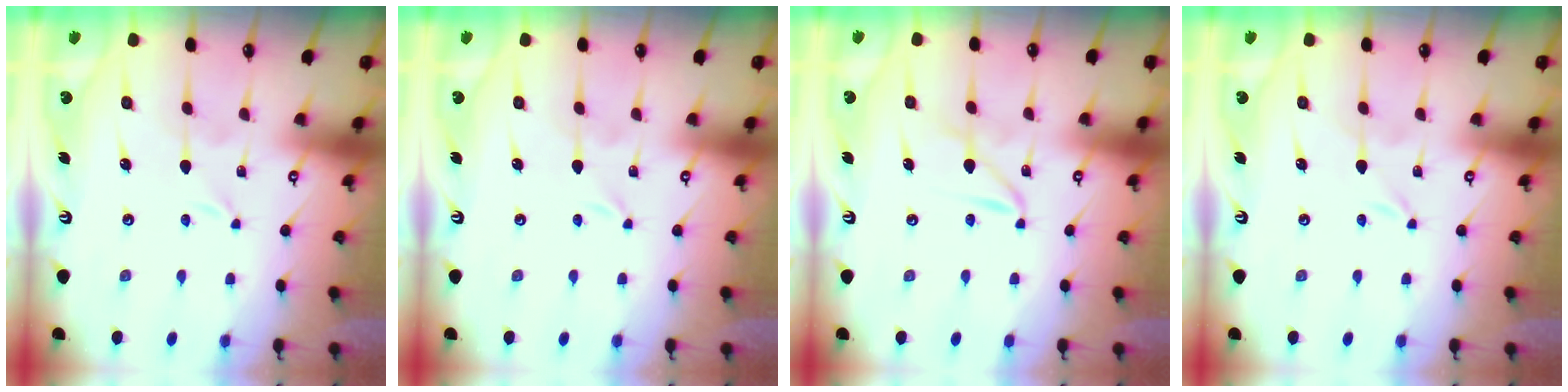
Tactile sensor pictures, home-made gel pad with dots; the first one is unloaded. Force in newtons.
{"total": 0.0}
{"total": 2.6, "press": 2.6, "slide": 0.2}
{"total": 0.0}